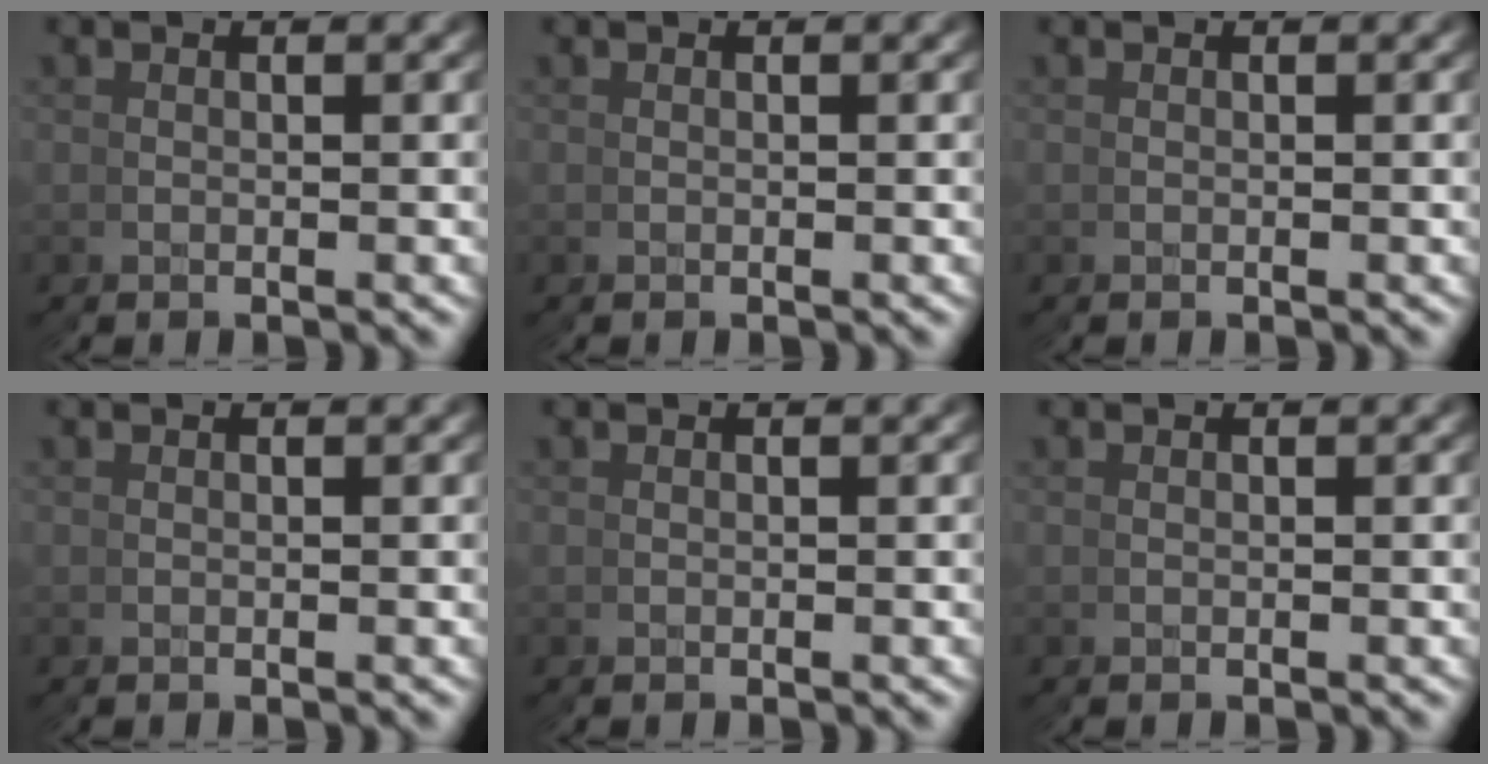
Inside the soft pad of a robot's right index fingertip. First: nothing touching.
{"total": 0.0}
{"total": 0.0}
{"total": 0.0}
{"total": 0.0}
{"total": 0.0}